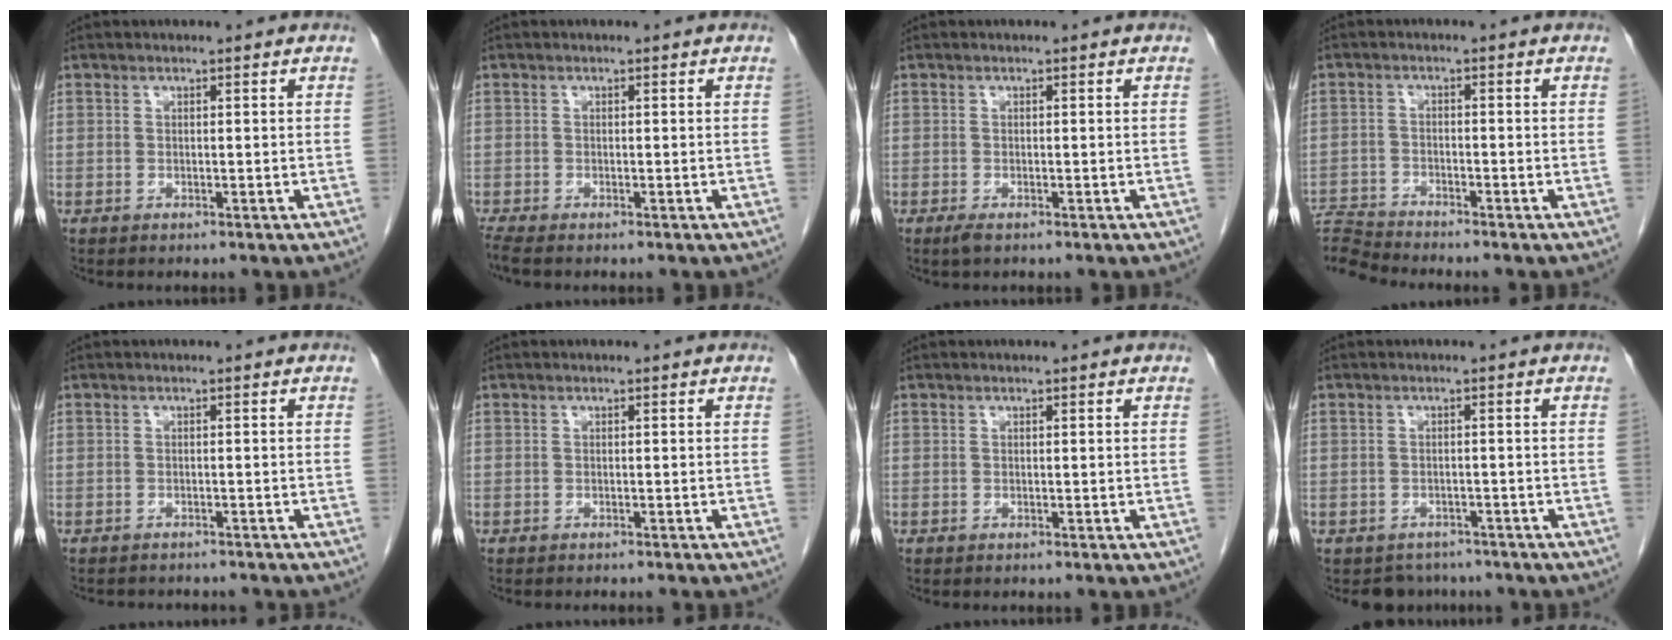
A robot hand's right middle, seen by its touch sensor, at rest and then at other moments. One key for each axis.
{"total": 1.4, "fx": -1.3, "fy": -0.1, "fz": 0.6, "tx": -0.023, "ty": -0.008, "tz": -0.026}
{"total": 1.2, "fx": -0.7, "fy": 0.3, "fz": 0.9, "tx": -0.019, "ty": -0.003, "tz": -0.012}
{"total": 5.7, "fx": -5.5, "fy": -1.5, "fz": -0.3, "tx": -0.004, "ty": 0.000, "tz": -0.106}
{"total": 5.6, "fx": -5.2, "fy": 1.5, "fz": 1.5, "tx": -0.018, "ty": -0.002, "tz": -0.063}
{"total": 2.9, "fx": -2.7, "fy": 0.2, "fz": 1.2, "tx": -0.017, "ty": -0.003, "tz": -0.034}
{"total": 0.0}
{"total": 3.8, "fx": -3.3, "fy": 2.0, "fz": -0.3, "tx": 0.003, "ty": 0.006, "tz": -0.046}